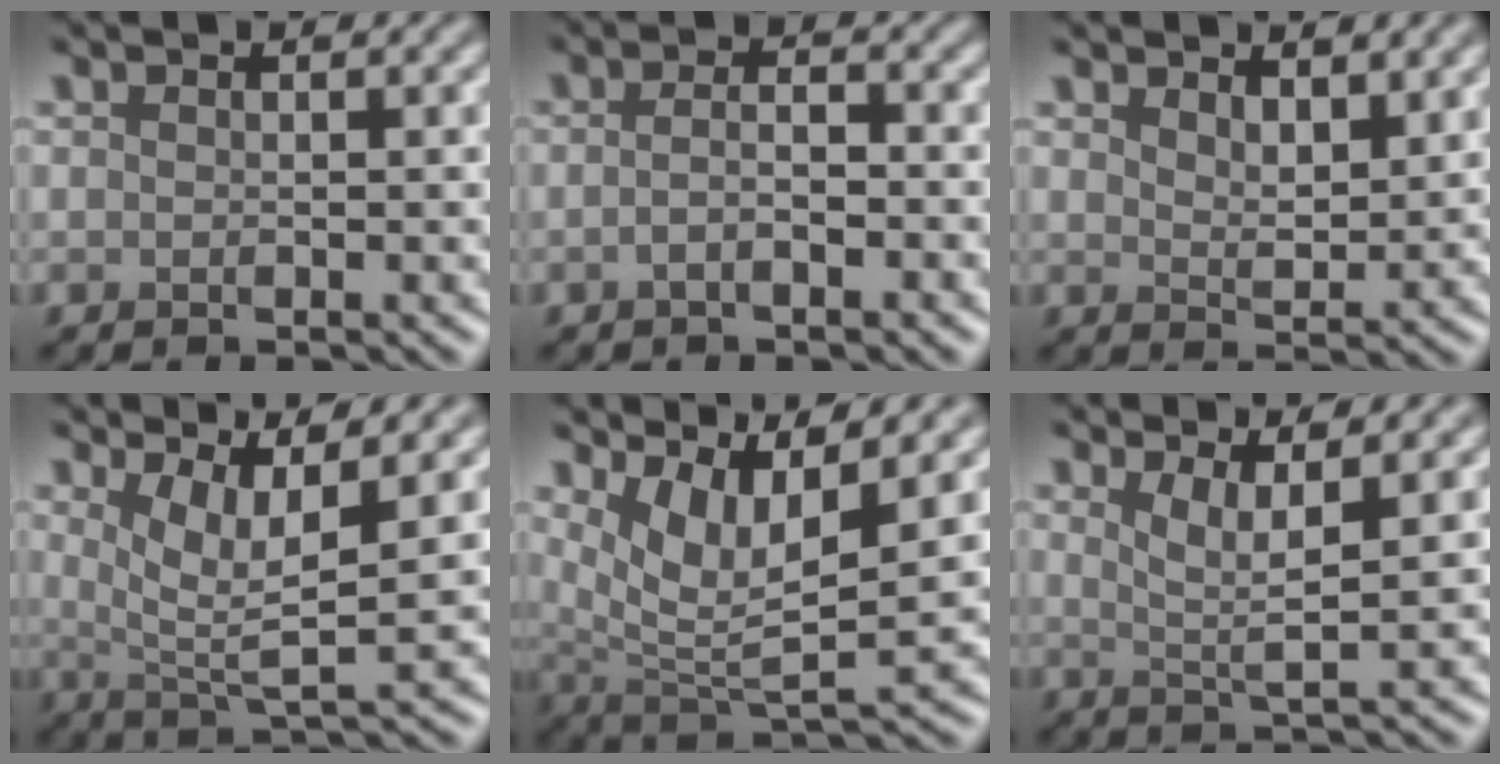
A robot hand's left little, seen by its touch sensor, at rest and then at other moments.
{"total": 2.0, "force": [-0.7, 0.6, 1.8], "torque": [-0.036, 0.002, -0.017]}
{"total": 3.2, "force": [2.2, 1.2, 2.0], "torque": [-0.037, -0.007, 0.041]}
{"total": 5.2, "force": [1.9, 1.2, 4.6], "torque": [-0.080, -0.009, 0.037]}
{"total": 6.3, "force": [3.3, 1.9, 5.1], "torque": [-0.105, -0.007, 0.070]}
{"total": 3.4, "force": [1.5, 0.6, 2.9], "torque": [-0.051, -0.007, 0.032]}